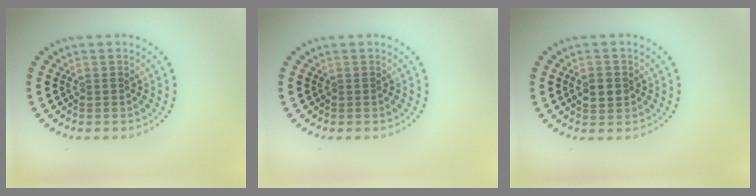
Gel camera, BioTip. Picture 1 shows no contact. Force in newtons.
{"total": 0.0}
{"total": 2.1, "press": 2.0, "slide": 0.2}